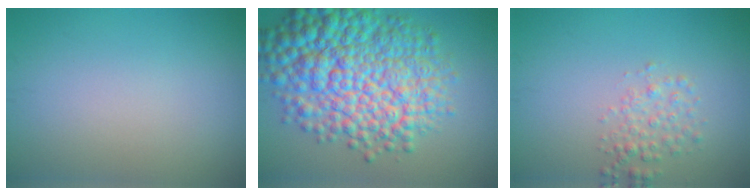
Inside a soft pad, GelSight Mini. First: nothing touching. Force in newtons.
{"total": 12.3, "press": 12.3, "slide": 0.2}
{"total": 2.0, "press": 2.0, "slide": 0.1}